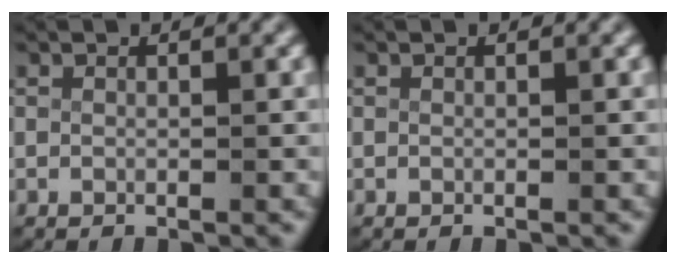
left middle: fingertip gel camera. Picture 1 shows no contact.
{"total": 0.0}